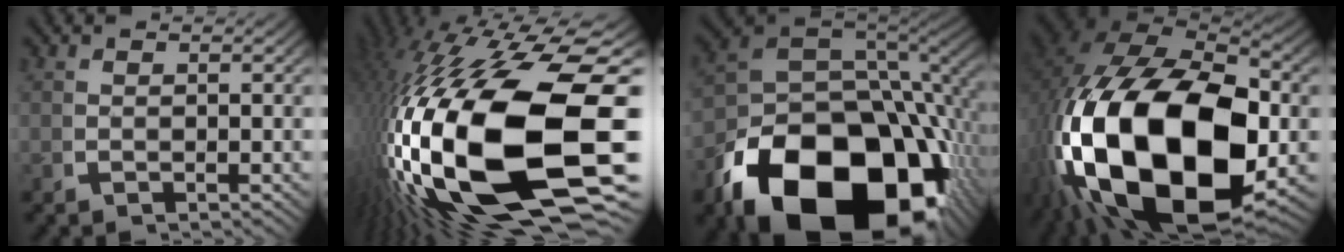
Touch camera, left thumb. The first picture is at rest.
{"total": 28.2, "force": [-2.6, 15.3, 23.5], "torque": [-0.500, -0.084, 0.019]}
{"total": 26.9, "force": [-9.1, 15.8, 19.8], "torque": [-0.335, -0.090, -0.100]}
{"total": 31.4, "force": [-3.4, 19.3, 24.6], "torque": [-0.506, -0.108, -0.001]}